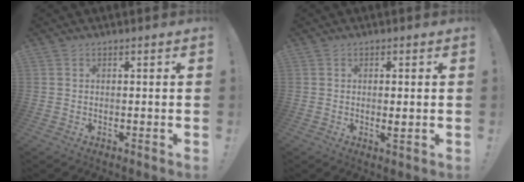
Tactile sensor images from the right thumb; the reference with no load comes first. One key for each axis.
{"total": 1.8, "fx": -0.1, "fy": 0.2, "fz": 1.8, "tx": -0.027, "ty": -0.002, "tz": -0.002}